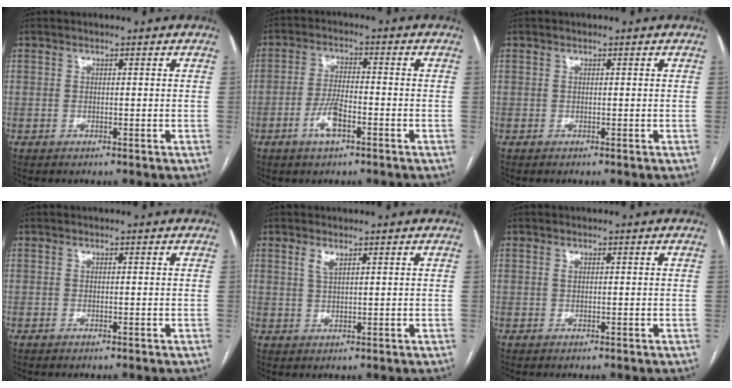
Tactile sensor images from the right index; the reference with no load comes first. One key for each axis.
{"total": 5.4, "fx": -2.6, "fy": 1.6, "fz": 4.5, "tx": -0.093, "ty": -0.002, "tz": -0.047}
{"total": 0.0}
{"total": 0.0}
{"total": 1.9, "fx": 1.2, "fy": 0.5, "fz": 1.4, "tx": -0.032, "ty": 0.000, "tz": 0.026}
{"total": 0.8, "fx": 0.2, "fy": 0.5, "fz": 0.6, "tx": -0.013, "ty": 0.003, "tz": 0.004}